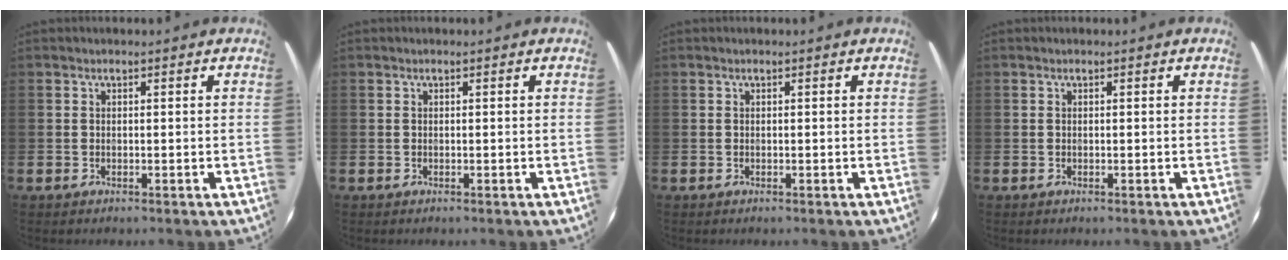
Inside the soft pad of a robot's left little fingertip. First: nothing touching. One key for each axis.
{"total": 0.0}
{"total": 0.0}
{"total": 0.0}